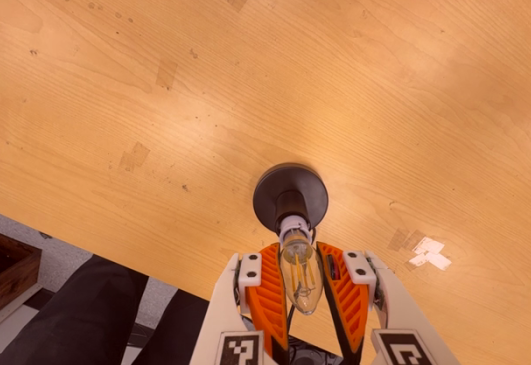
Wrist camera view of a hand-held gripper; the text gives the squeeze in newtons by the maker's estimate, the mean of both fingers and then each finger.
{"total": 13.7, "left": 12.9, "right": 14.4}